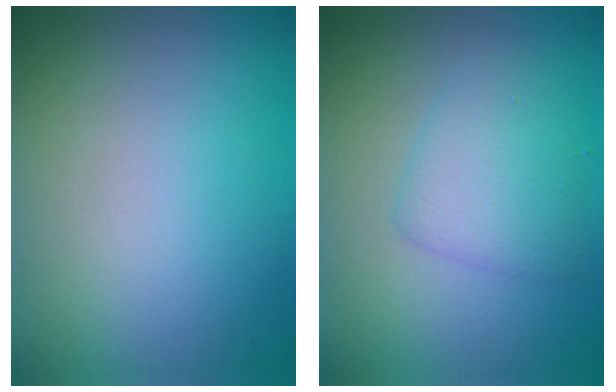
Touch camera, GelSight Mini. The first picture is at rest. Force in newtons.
{"total": 2.9, "press": 2.9, "slide": 0.1}